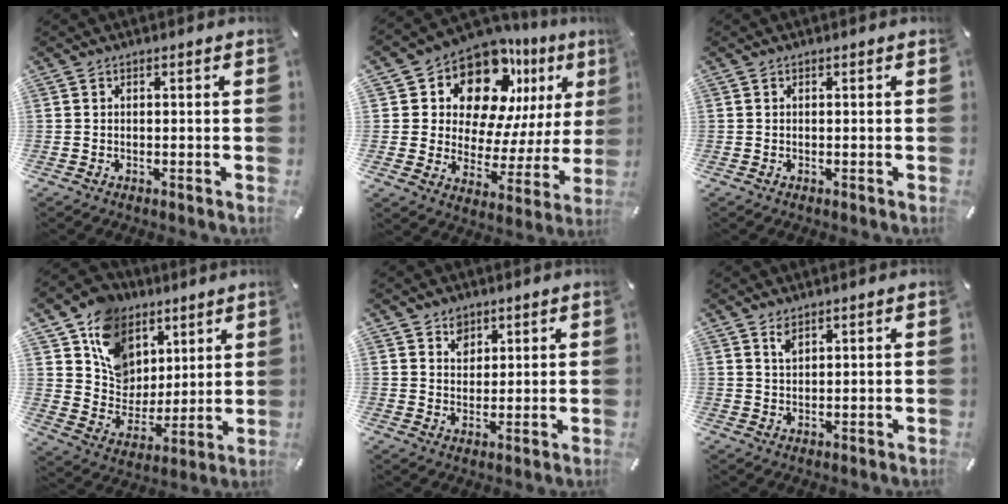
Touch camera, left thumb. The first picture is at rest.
{"total": 15.3, "force": [11.1, 8.6, 6.0], "torque": [-0.100, -0.100, 0.195]}
{"total": 0.0}
{"total": 13.9, "force": [7.3, 11.4, 3.1], "torque": [-0.075, -0.053, 0.146]}
{"total": 4.3, "force": [2.3, 3.5, 0.5], "torque": [0.003, -0.007, 0.040]}
{"total": 2.5, "force": [1.8, 1.0, 1.3], "torque": [-0.030, -0.001, 0.034]}